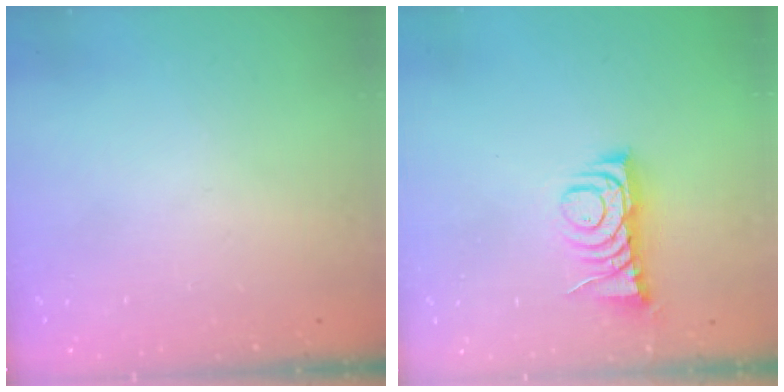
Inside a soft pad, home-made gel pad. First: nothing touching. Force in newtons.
{"total": 8.0, "press": 7.9, "slide": 0.4}